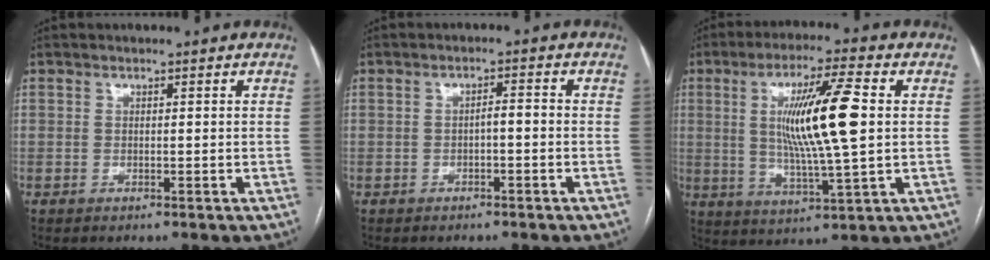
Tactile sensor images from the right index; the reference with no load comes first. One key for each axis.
{"total": 1.9, "fx": -0.6, "fy": 0.5, "fz": 1.8, "tx": -0.027, "ty": 0.006, "tz": -0.009}
{"total": 13.7, "fx": 1.9, "fy": 0.4, "fz": 13.5, "tx": -0.248, "ty": -0.002, "tz": 0.035}